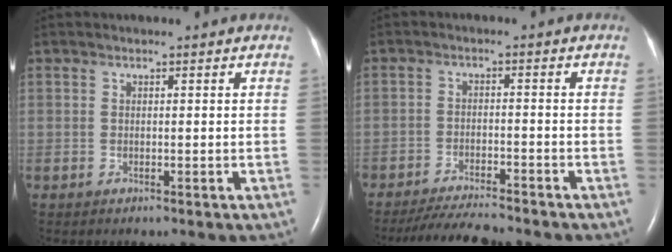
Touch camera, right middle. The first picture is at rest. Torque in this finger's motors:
{"motor_torque": [0.00, 0.00, 0.07, 0.04]}